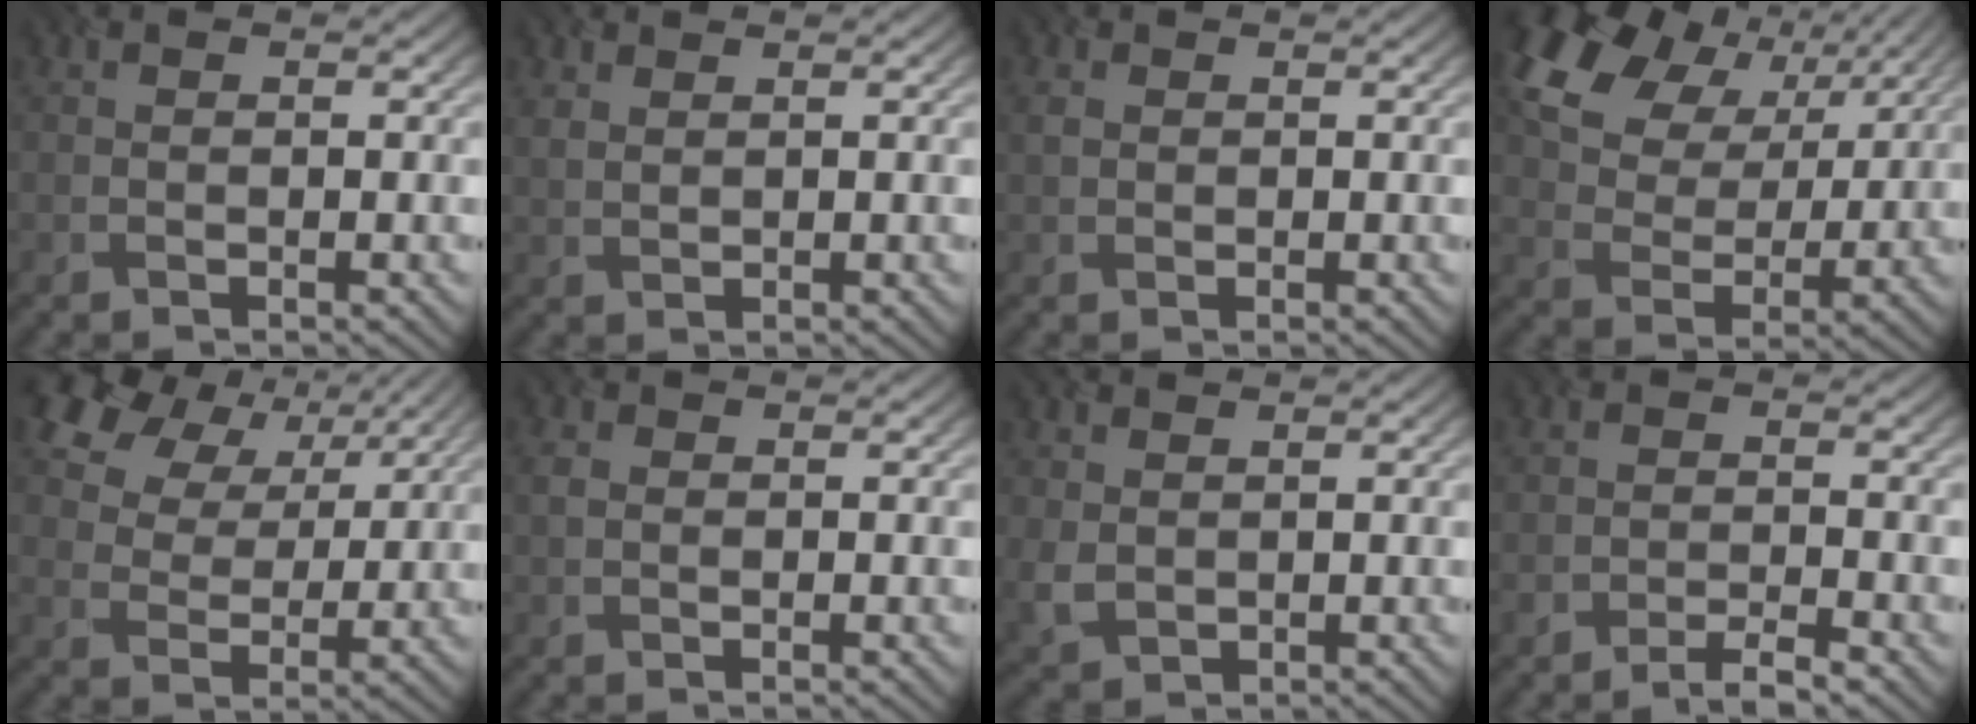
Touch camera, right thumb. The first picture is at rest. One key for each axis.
{"total": 1.6, "fx": 1.5, "fy": 0.4, "fz": 0.3, "tx": -0.021, "ty": -0.002, "tz": 0.031}
{"total": 1.1, "fx": 0.8, "fy": 0.7, "fz": 0.0, "tx": -0.011, "ty": 0.001, "tz": 0.012}
{"total": 16.3, "fx": 8.1, "fy": 10.6, "fz": 9.4, "tx": -0.231, "ty": 0.044, "tz": 0.143}
{"total": 11.6, "fx": 7.6, "fy": 7.1, "fz": 5.0, "tx": -0.141, "ty": 0.012, "tz": 0.140}
{"total": 1.0, "fx": 0.6, "fy": 0.7, "fz": 0.4, "tx": -0.019, "ty": 0.002, "tz": 0.006}
{"total": 2.8, "fx": 1.0, "fy": 2.3, "fz": 1.2, "tx": -0.047, "ty": -0.009, "tz": 0.023}
{"total": 2.0, "fx": -1.8, "fy": 0.0, "fz": 0.9, "tx": -0.016, "ty": 0.003, "tz": -0.039}